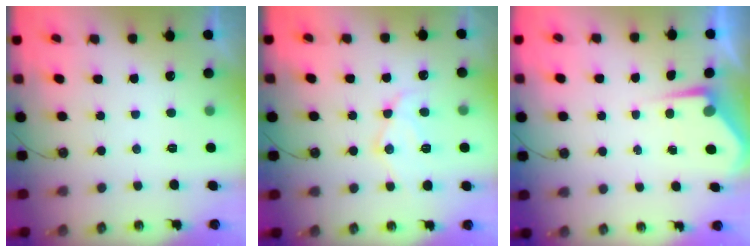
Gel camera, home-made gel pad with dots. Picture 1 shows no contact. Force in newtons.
{"total": 12.4, "press": 12.3, "slide": 1.0}
{"total": 5.2, "press": 5.2, "slide": 0.4}